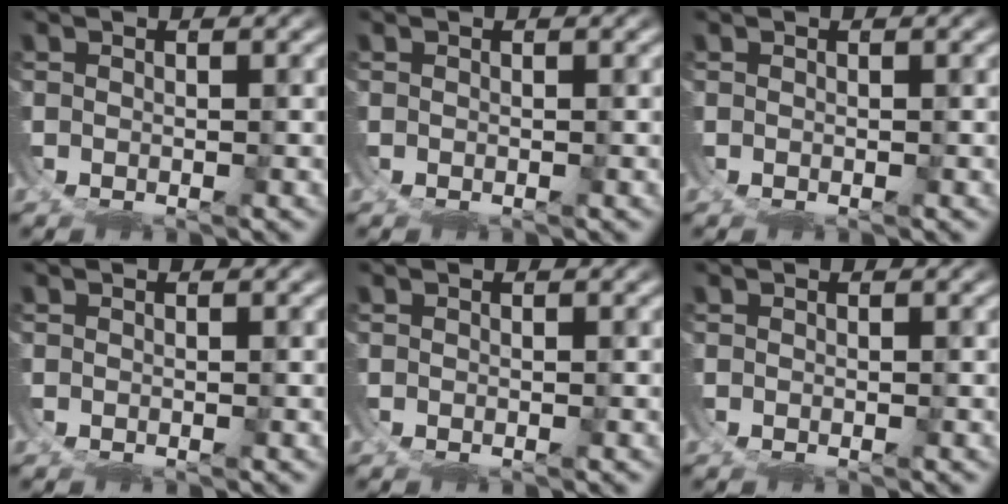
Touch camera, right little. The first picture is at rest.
{"total": 0.0}
{"total": 0.0}
{"total": 0.0}
{"total": 0.0}
{"total": 0.0}